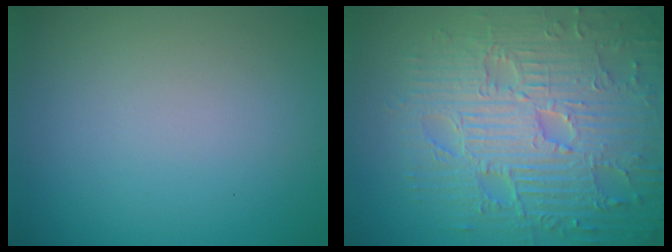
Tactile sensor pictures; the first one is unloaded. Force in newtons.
{"total": 9.4, "press": 6.8, "slide": 6.4}